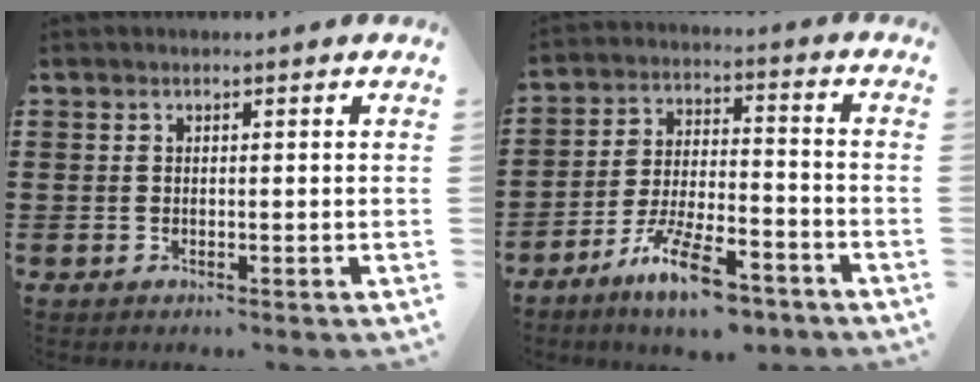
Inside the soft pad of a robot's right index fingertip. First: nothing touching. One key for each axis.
{"total": 10.4, "fx": -7.6, "fy": 2.4, "fz": 6.7, "tx": -0.132, "ty": 0.013, "tz": -0.141}